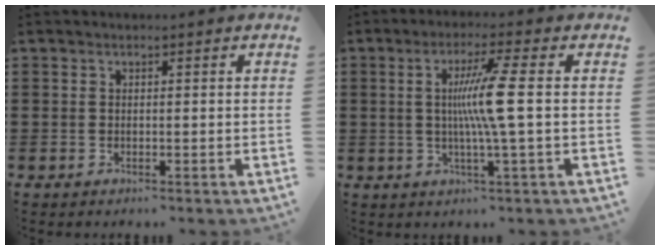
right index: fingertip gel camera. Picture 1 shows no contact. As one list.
[{"total": 7.9, "force": [0.3, -0.9, 7.8], "torque": [-0.151, -0.008, -0.007]}]